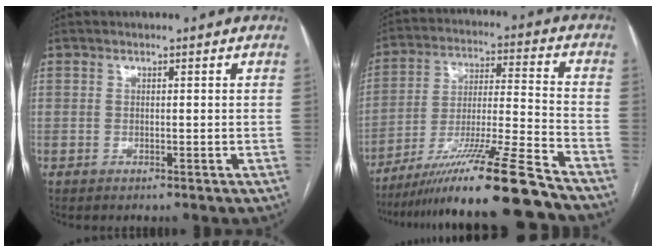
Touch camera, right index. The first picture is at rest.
{"total": 19.1, "force": [-15.6, -2.0, 10.8], "torque": [-0.188, -0.018, -0.269]}